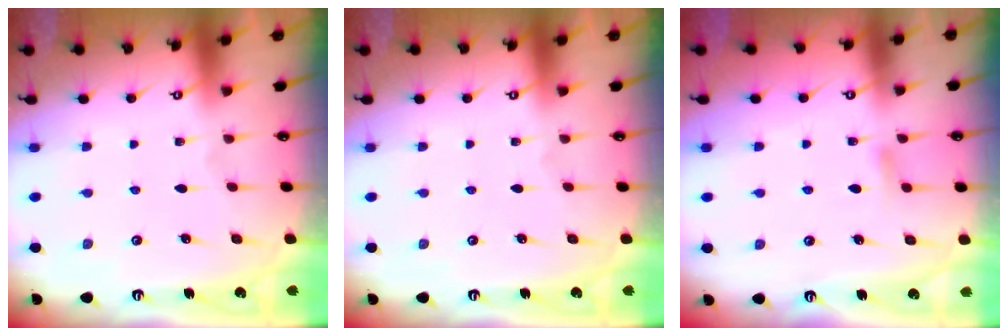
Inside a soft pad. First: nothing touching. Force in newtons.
{"total": 0.0}
{"total": 4.5, "press": 4.5, "slide": 0.5}